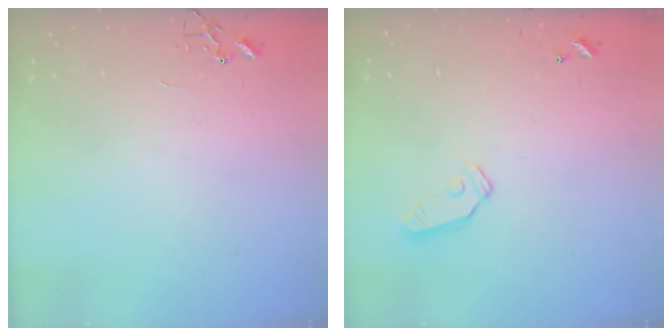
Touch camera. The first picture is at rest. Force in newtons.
{"total": 7.6, "press": 7.6, "slide": 0.2}